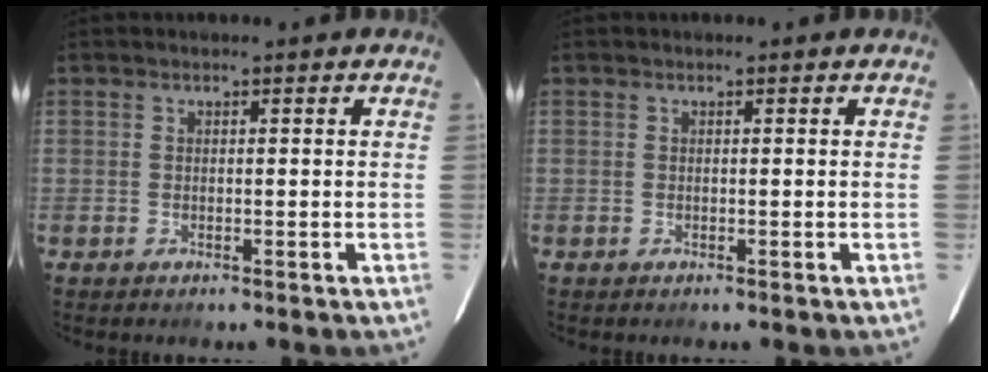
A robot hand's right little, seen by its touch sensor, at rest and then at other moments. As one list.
[{"total": 0.0}]